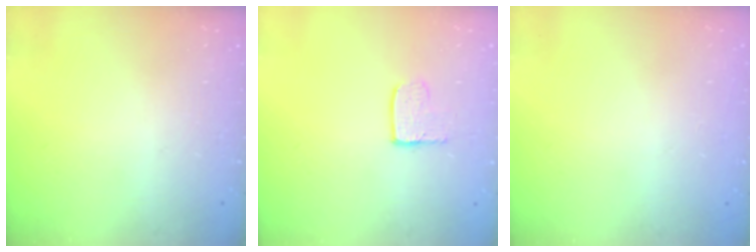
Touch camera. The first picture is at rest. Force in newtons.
{"total": 3.8, "press": 3.8, "slide": 0.4}
{"total": 0.0}